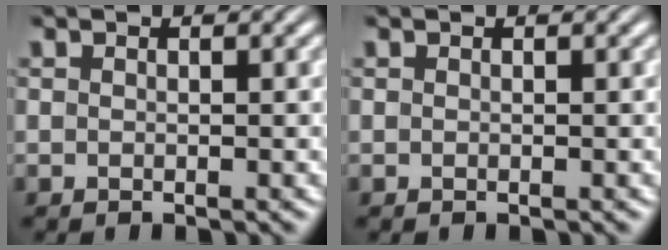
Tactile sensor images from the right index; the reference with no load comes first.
{"total": 0.0}